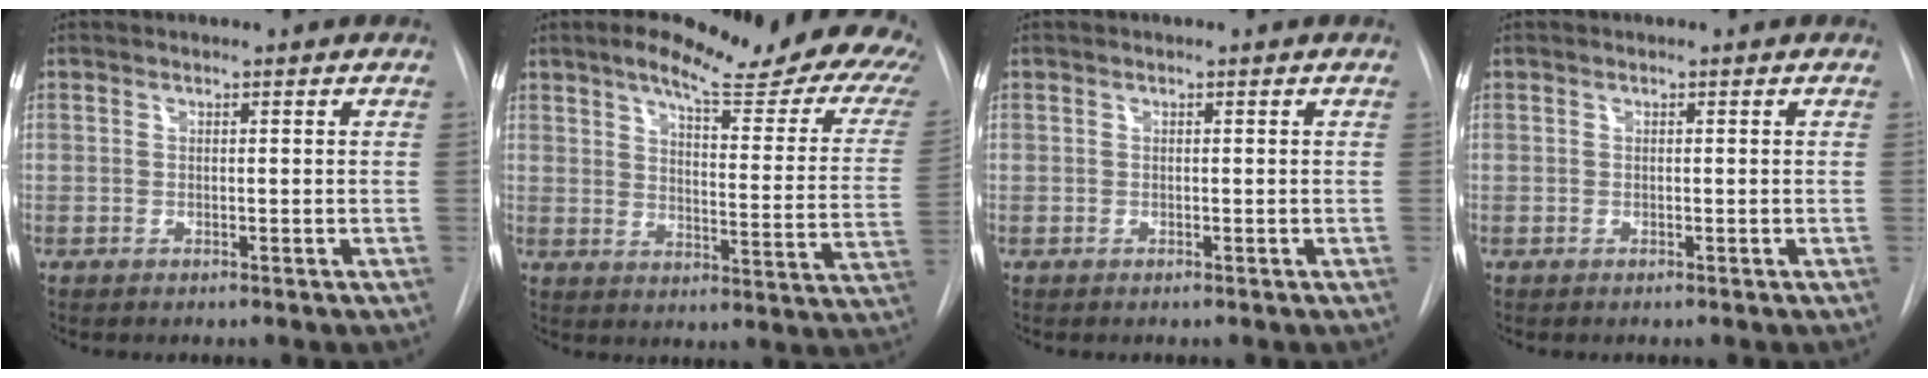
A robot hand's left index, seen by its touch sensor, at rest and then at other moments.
{"total": 24.1, "force": [17.9, 5.2, 15.1], "torque": [-0.190, -0.026, 0.206]}
{"total": 0.0}
{"total": 0.0}